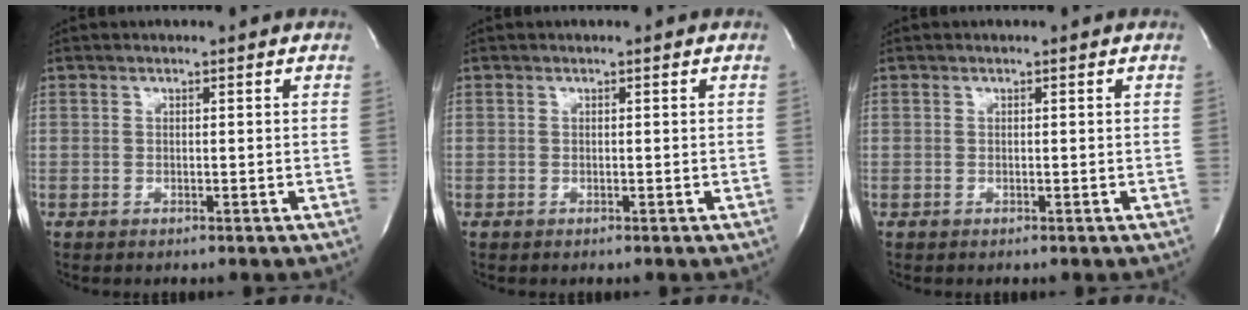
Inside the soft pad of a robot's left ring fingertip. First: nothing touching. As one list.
[{"total": 0.0}, {"total": 0.0}]